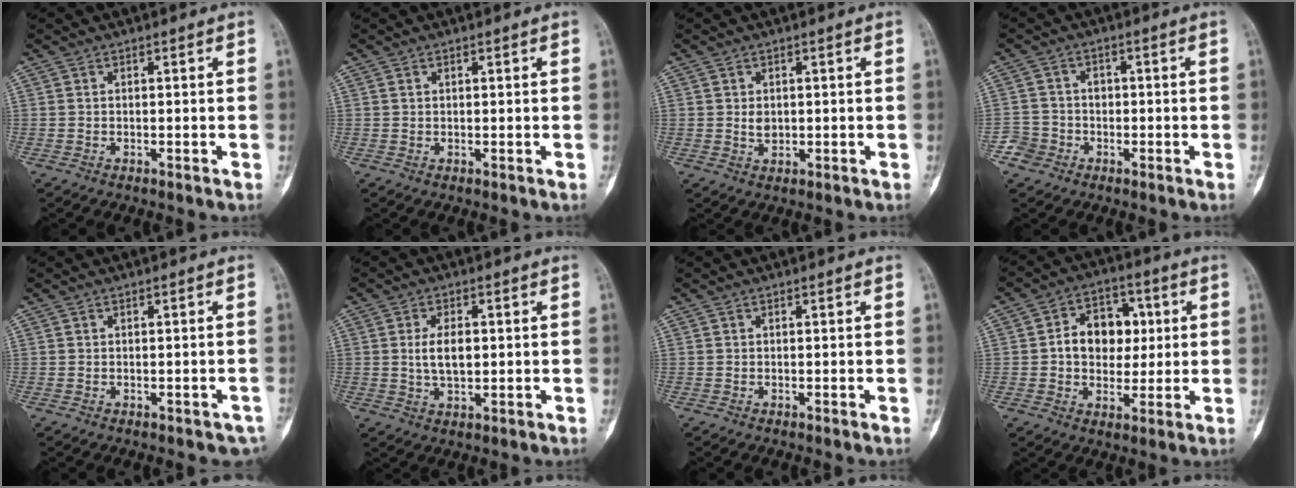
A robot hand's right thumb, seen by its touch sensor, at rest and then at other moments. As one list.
[{"total": 0.5, "force": [0.3, 0.3, 0.3], "torque": [0.000, -0.001, 0.003]}, {"total": 1.8, "force": [0.1, 1.3, 1.3], "torque": [-0.015, -0.002, 0.006]}, {"total": 4.2, "force": [-2.0, 3.7, -0.1], "torque": [0.033, 0.018, -0.043]}, {"total": 1.9, "force": [-1.0, 1.1, 1.1], "torque": [0.000, 0.009, -0.008]}, {"total": 5.4, "force": [0.5, 2.8, 4.5], "torque": [-0.075, -0.003, 0.010]}, {"total": 0.0}, {"total": 11.3, "force": [1.3, 8.5, 7.4], "torque": [-0.062, 0.013, 0.017]}]